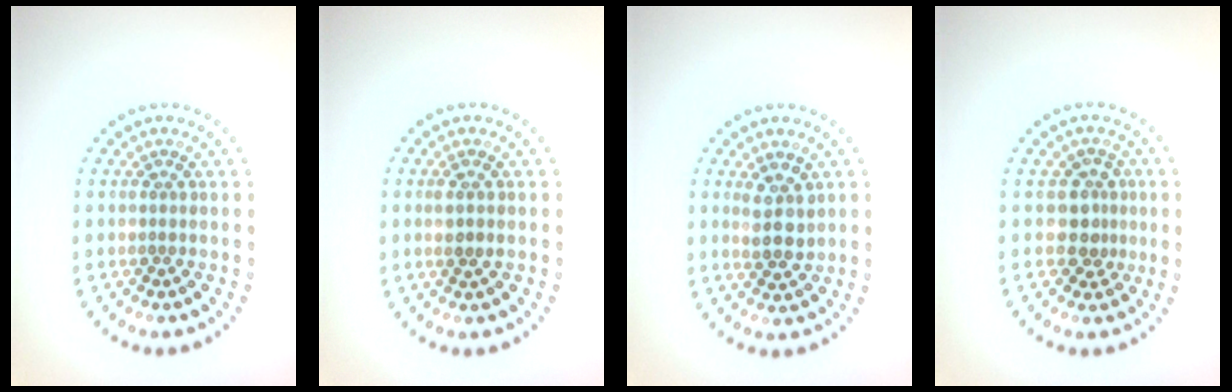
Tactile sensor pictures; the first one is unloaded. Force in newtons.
{"total": 0.9, "press": 0.9, "slide": 0.3}
{"total": 2.6, "press": 2.4, "slide": 1.0}
{"total": 2.5, "press": 2.2, "slide": 1.3}